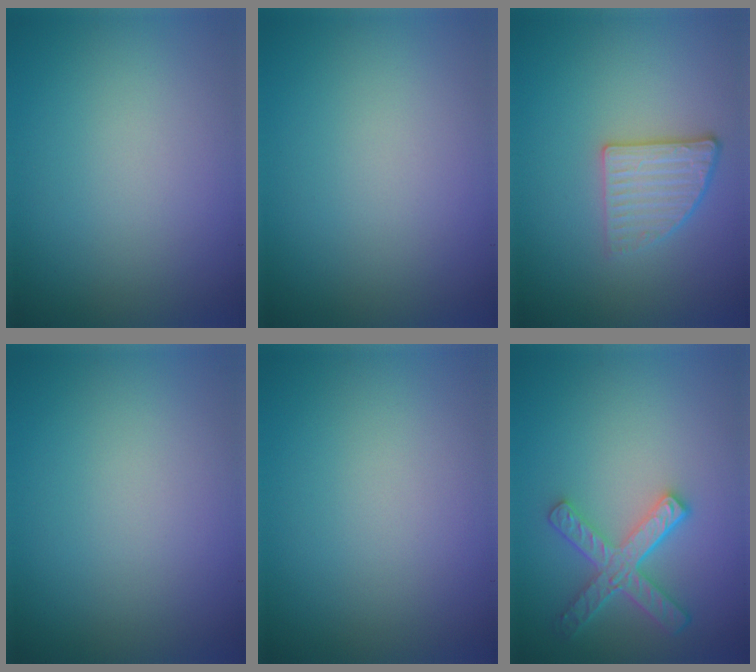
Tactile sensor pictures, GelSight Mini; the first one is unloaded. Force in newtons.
{"total": 0.0}
{"total": 2.6, "press": 2.3, "slide": 1.3}
{"total": 0.0}
{"total": 0.0}
{"total": 4.5, "press": 3.5, "slide": 2.8}